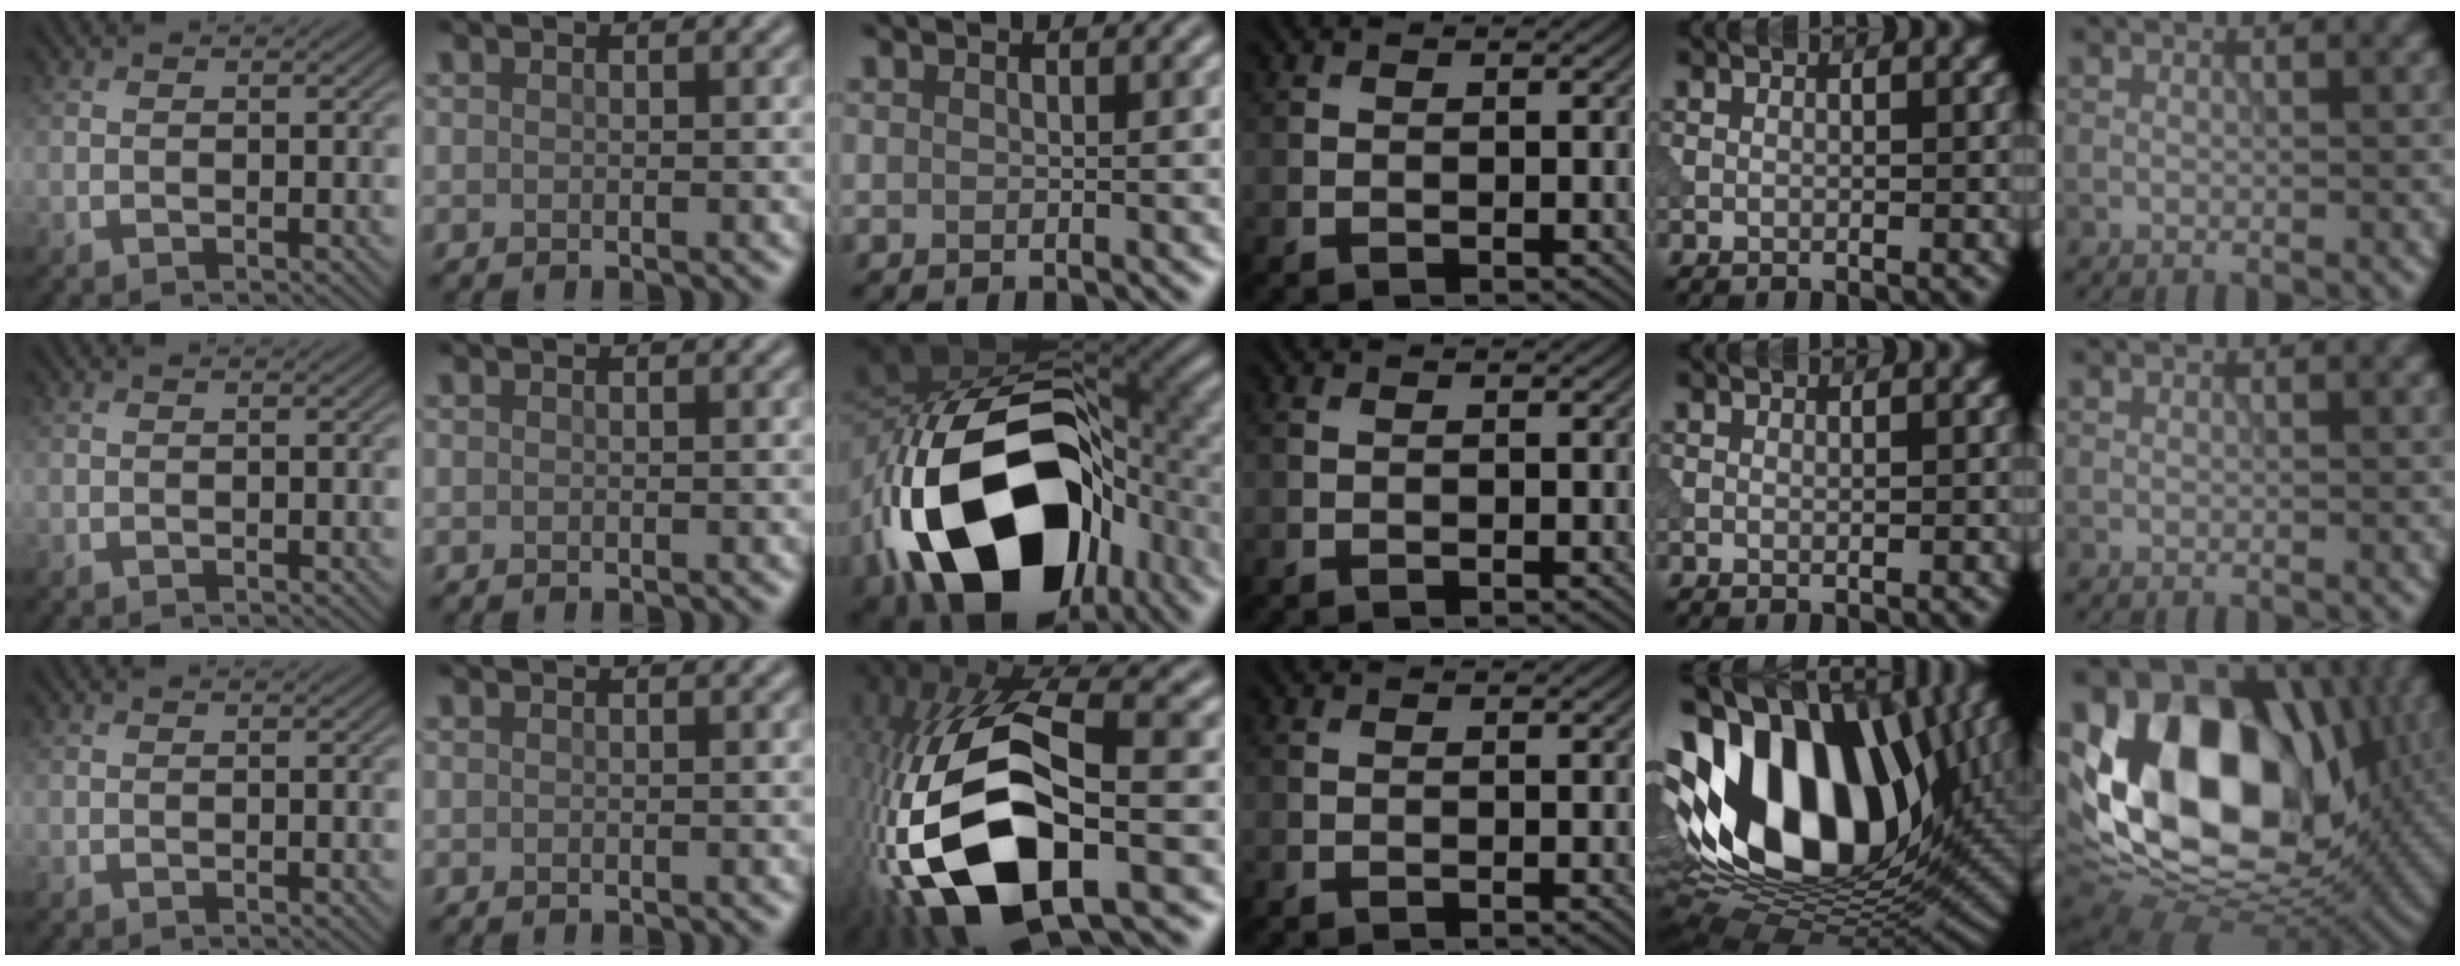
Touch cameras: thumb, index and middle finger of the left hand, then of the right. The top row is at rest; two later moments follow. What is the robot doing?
{"motion": "insert", "object": "power adapter"}